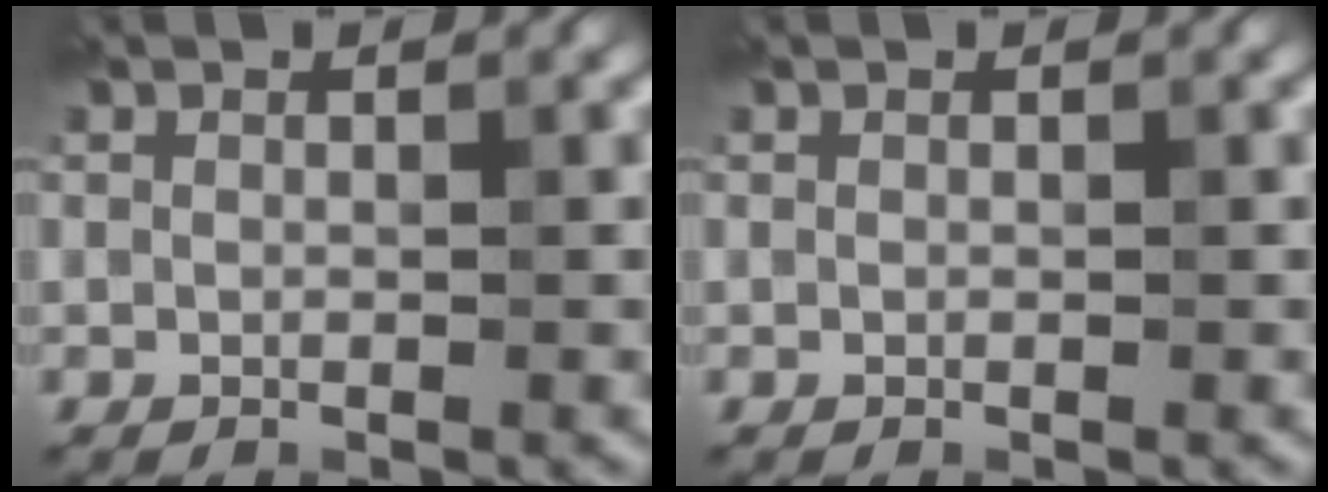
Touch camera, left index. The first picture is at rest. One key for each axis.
{"total": 0.0}